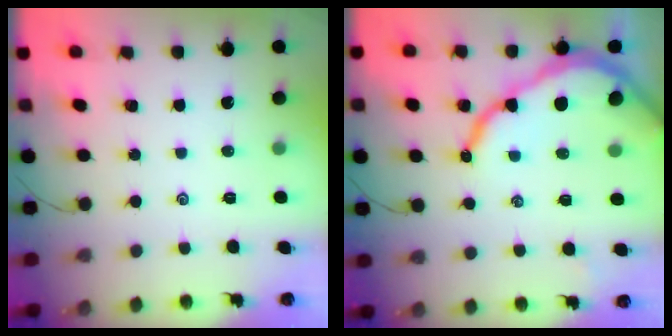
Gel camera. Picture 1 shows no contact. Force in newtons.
{"total": 12.3, "press": 12.2, "slide": 1.1}